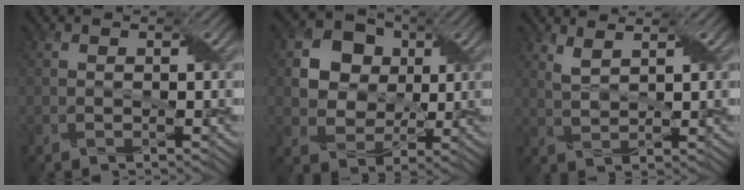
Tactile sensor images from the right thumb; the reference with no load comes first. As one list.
[{"total": 9.2, "force": [2.8, 7.6, 4.3], "torque": [-0.123, 0.010, 0.043]}, {"total": 2.4, "force": [1.9, 0.5, 1.4], "torque": [-0.037, 0.001, 0.045]}]